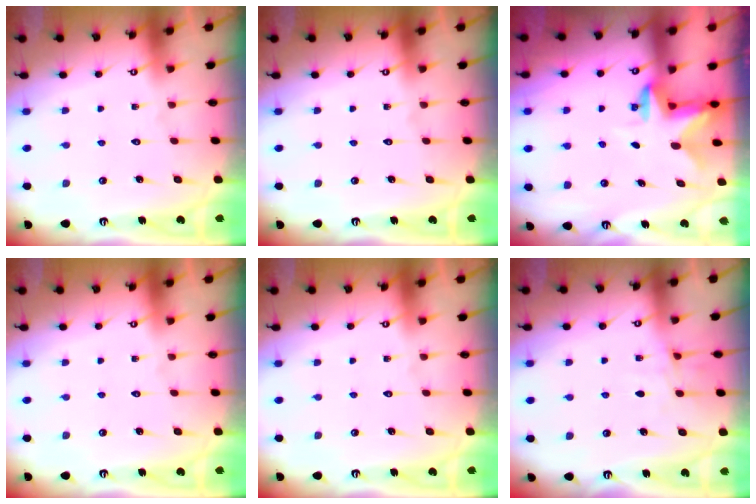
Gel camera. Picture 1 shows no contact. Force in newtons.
{"total": 0.0}
{"total": 2.5, "press": 2.5, "slide": 0.5}
{"total": 0.0}
{"total": 0.0}
{"total": 6.1, "press": 6.0, "slide": 0.6}